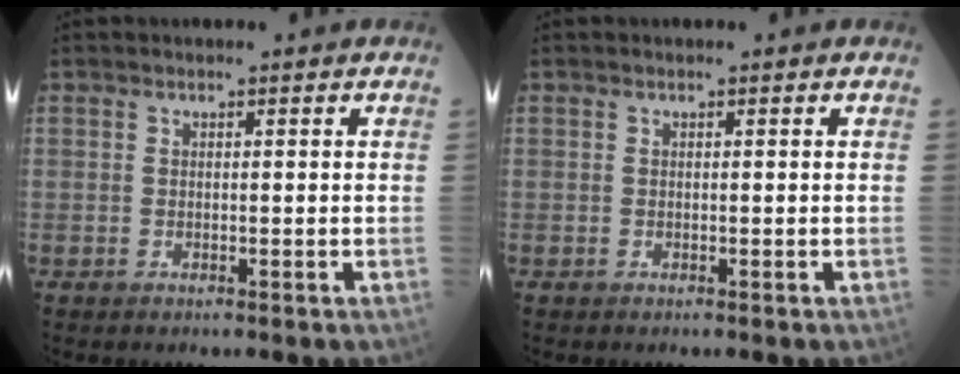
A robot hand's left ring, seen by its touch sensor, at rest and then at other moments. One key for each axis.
{"total": 0.0}